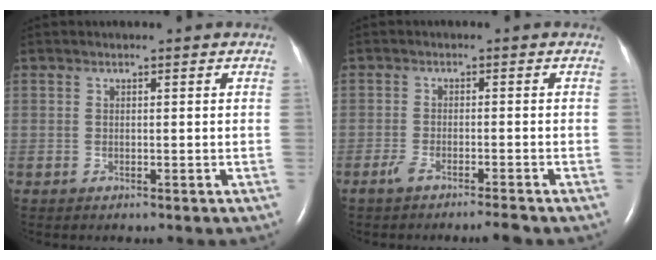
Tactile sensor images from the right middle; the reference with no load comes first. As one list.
[{"total": 3.2, "force": [-2.6, 0.1, 1.9], "torque": [-0.042, -0.005, -0.050]}]